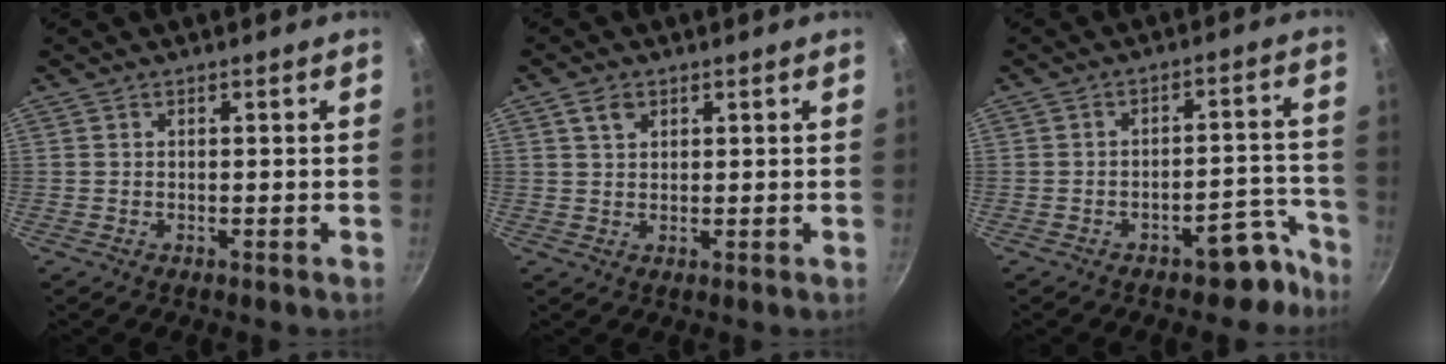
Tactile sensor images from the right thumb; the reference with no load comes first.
{"total": 2.8, "force": [1.5, 1.8, 1.5], "torque": [-0.020, -0.002, 0.027]}
{"total": 7.3, "force": [-5.3, 3.5, 3.5], "torque": [0.010, 0.070, -0.058]}